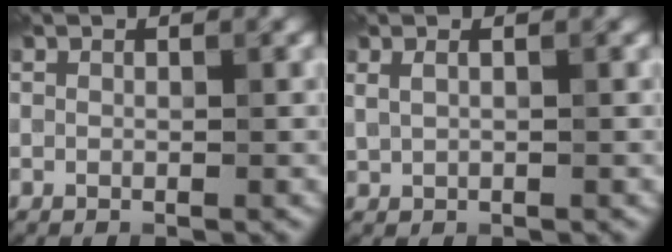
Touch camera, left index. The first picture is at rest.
{"total": 1.1, "force": [0.7, 0.4, 0.8], "torque": [-0.020, -0.003, 0.015]}